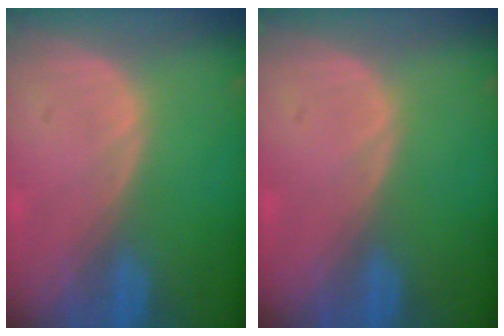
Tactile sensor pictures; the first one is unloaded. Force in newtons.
{"total": 0.0}